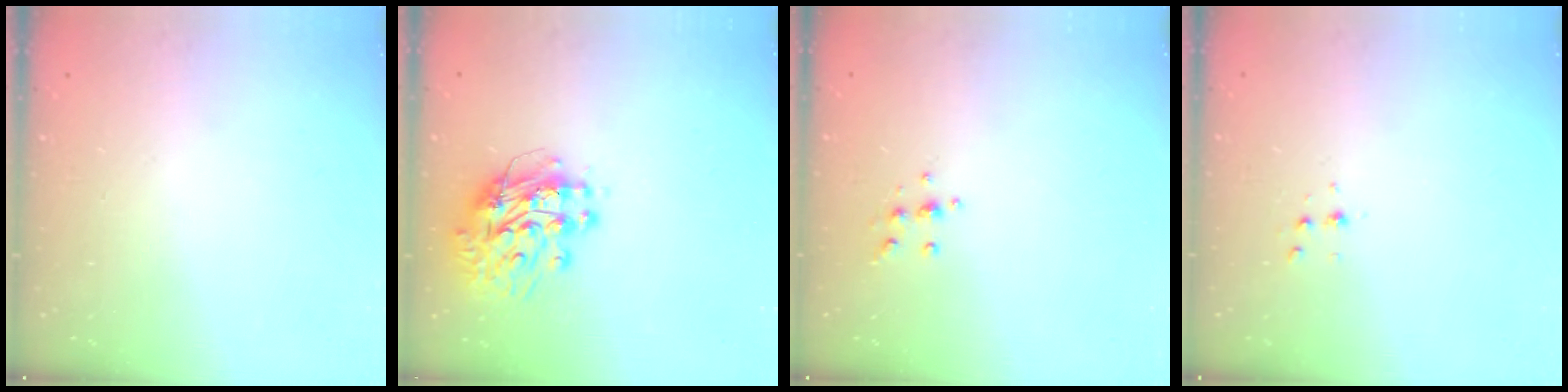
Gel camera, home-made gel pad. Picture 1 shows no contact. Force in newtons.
{"total": 12.5, "press": 12.4, "slide": 1.2}
{"total": 5.4, "press": 5.3, "slide": 0.6}
{"total": 3.8, "press": 3.7, "slide": 1.1}